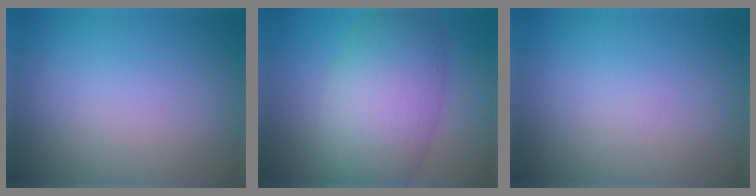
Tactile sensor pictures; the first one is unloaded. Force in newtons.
{"total": 8.8, "press": 8.8, "slide": 0.5}
{"total": 0.0}